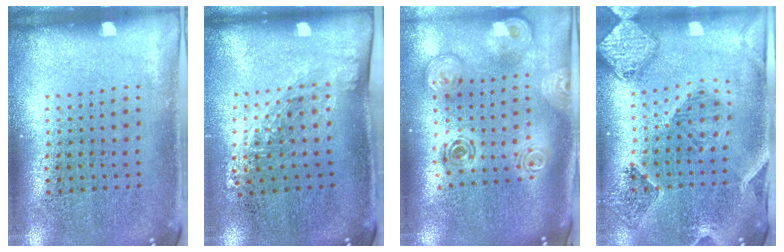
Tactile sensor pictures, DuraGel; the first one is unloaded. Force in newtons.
{"total": 1.3, "press": 1.0, "slide": 0.9}
{"total": 2.1, "press": 1.7, "slide": 1.3}
{"total": 1.5, "press": 1.4, "slide": 0.4}